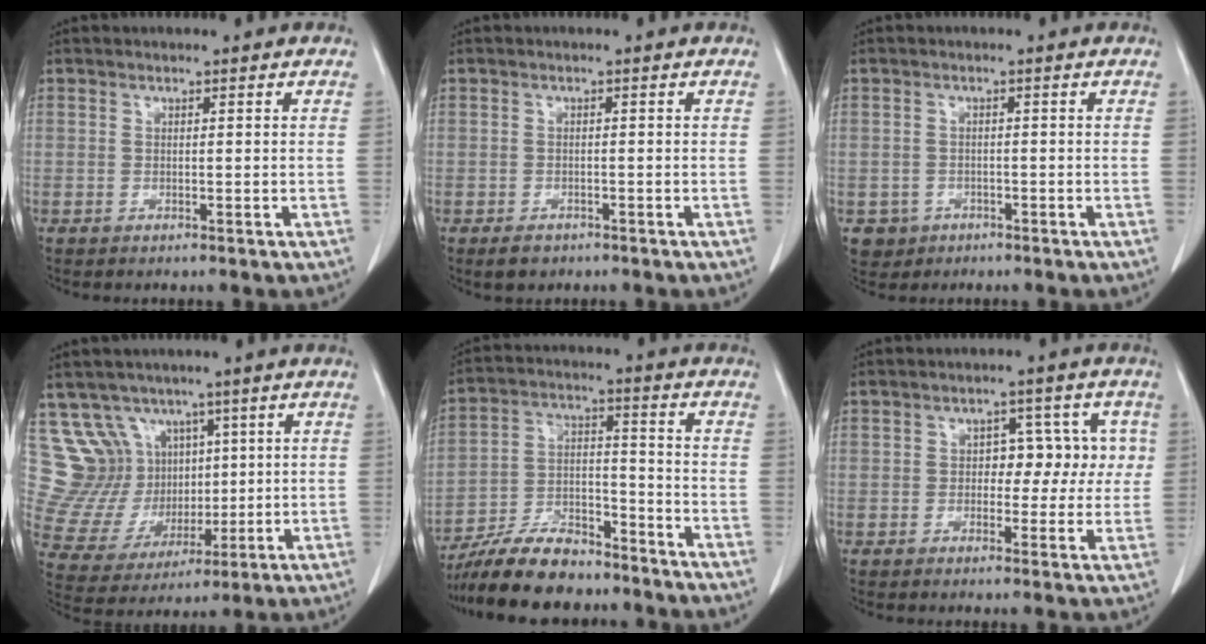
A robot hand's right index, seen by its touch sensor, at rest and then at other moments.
{"total": 1.9, "force": [-1.2, 1.3, 0.7], "torque": [-0.015, -0.001, -0.013]}
{"total": 3.2, "force": [-1.2, 3.0, 0.1], "torque": [0.002, 0.009, -0.016]}
{"total": 11.7, "force": [6.1, 9.3, 3.5], "torque": [-0.079, 0.043, 0.140]}
{"total": 12.6, "force": [-10.9, 3.7, 5.1], "torque": [-0.092, 0.007, -0.197]}
{"total": 6.2, "force": [0.7, 4.2, 4.4], "torque": [-0.037, 0.028, 0.010]}